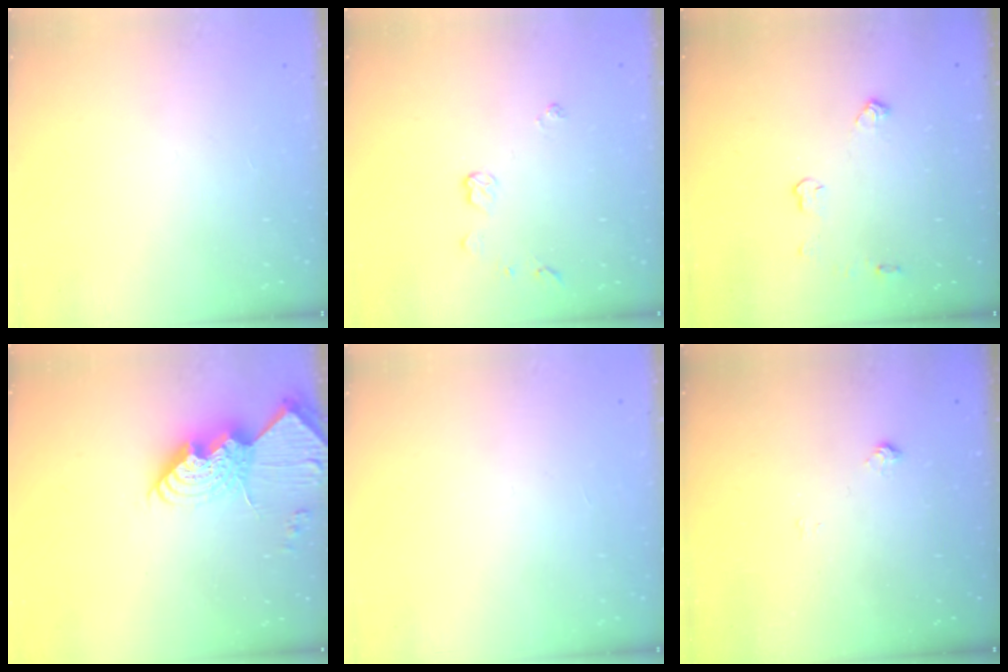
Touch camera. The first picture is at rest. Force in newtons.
{"total": 5.0, "press": 5.0, "slide": 0.3}
{"total": 5.1, "press": 5.0, "slide": 0.8}
{"total": 14.9, "press": 14.9, "slide": 1.2}
{"total": 0.0}
{"total": 6.9, "press": 6.9, "slide": 0.6}